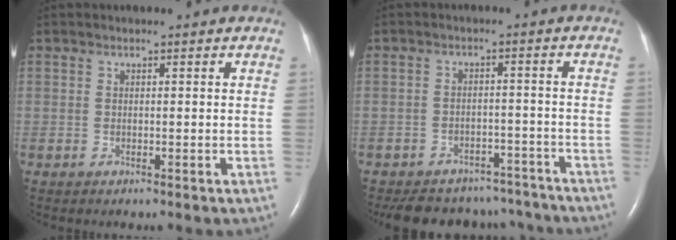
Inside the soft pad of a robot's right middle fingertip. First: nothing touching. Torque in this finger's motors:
{"motor_torque": [1.07, -1.07, 0.12, 0.02]}